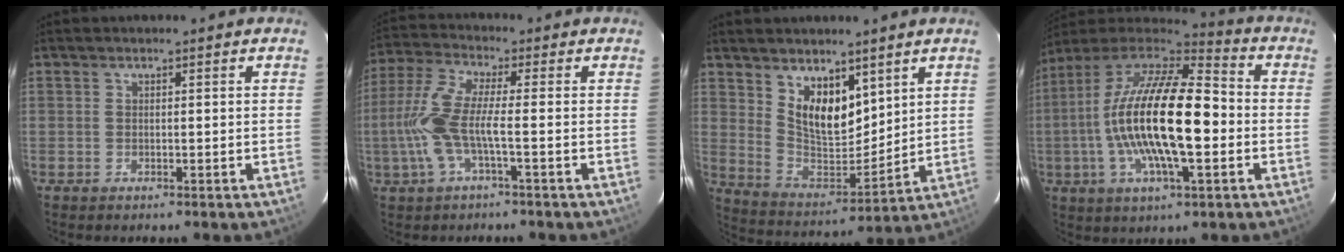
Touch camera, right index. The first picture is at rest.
{"total": 9.6, "force": [-2.4, 1.4, 9.2], "torque": [-0.211, 0.000, -0.046]}
{"total": 11.5, "force": [6.4, 6.2, 7.4], "torque": [-0.126, -0.007, 0.132]}
{"total": 22.4, "force": [-2.1, 6.7, 21.3], "torque": [-0.390, -0.005, -0.053]}